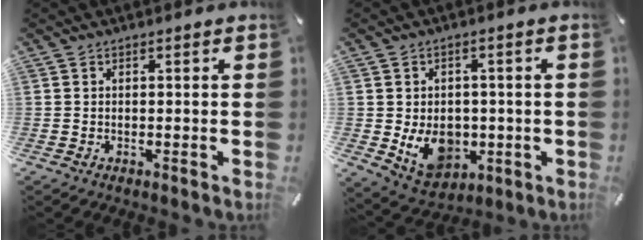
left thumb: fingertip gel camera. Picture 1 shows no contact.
{"total": 10.1, "force": [-1.6, 8.2, 5.7], "torque": [-0.094, 0.006, -0.024]}